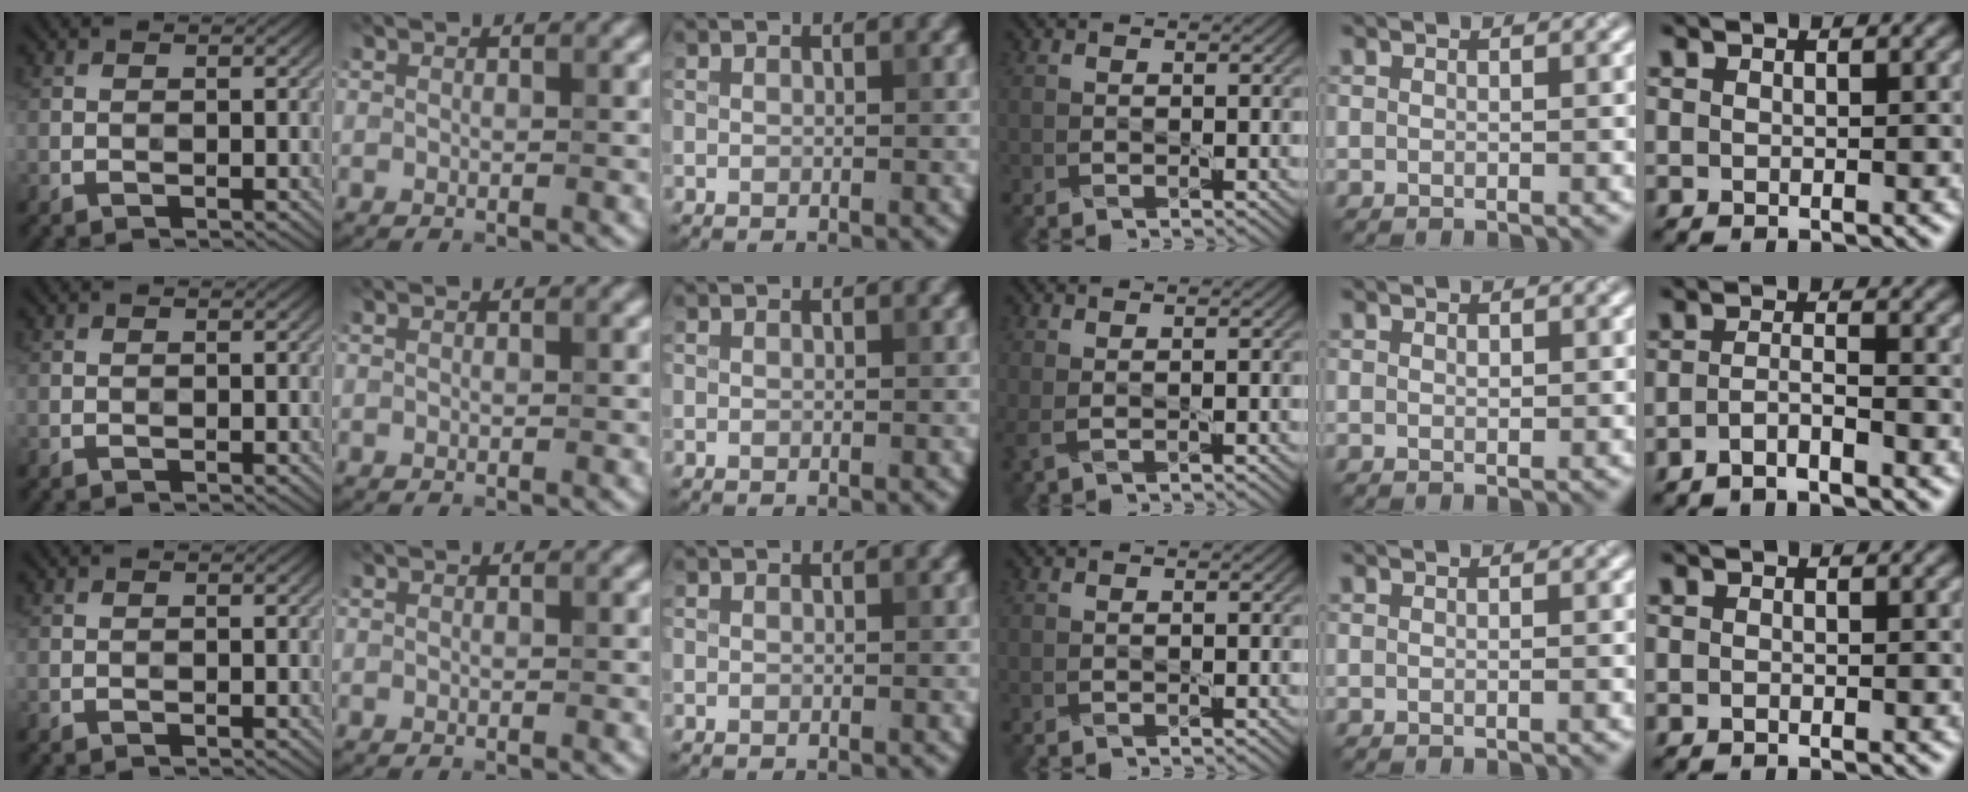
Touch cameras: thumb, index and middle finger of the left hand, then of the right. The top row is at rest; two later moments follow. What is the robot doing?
{"motion": "squeeze", "object": "sponge"}